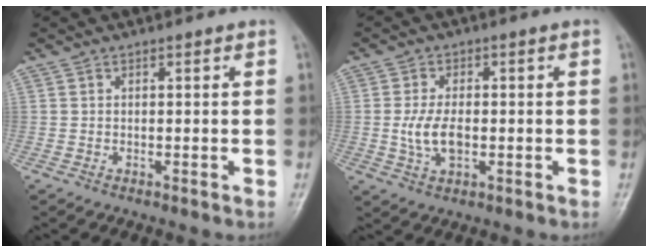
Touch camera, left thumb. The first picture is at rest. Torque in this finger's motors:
{"motor_torque": [0.09, 0.13, 0.77, -0.07, 0.05]}